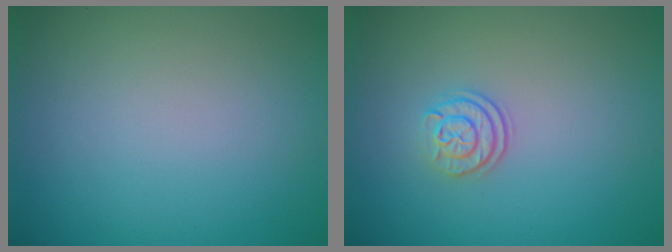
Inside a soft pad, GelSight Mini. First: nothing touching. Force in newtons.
{"total": 2.1, "press": 1.7, "slide": 1.3}